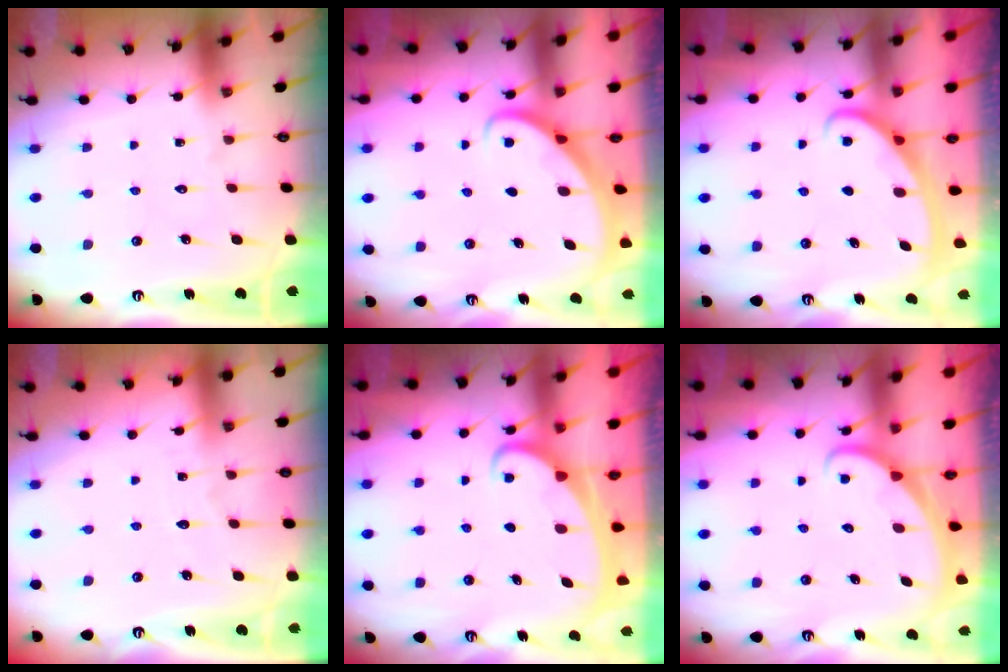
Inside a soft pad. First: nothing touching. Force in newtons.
{"total": 2.7, "press": 2.7, "slide": 0.2}
{"total": 2.8, "press": 2.8, "slide": 0.4}
{"total": 2.6, "press": 2.6, "slide": 0.3}
{"total": 2.0, "press": 2.0, "slide": 0.3}
{"total": 2.0, "press": 2.0, "slide": 0.0}